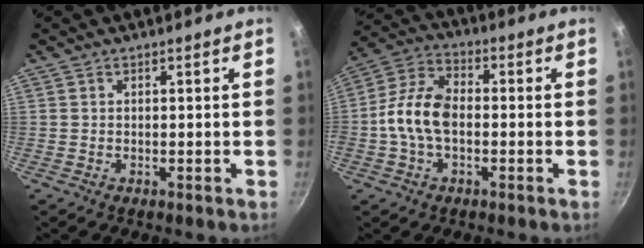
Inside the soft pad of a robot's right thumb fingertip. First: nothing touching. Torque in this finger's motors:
{"motor_torque": [2.31, 2.70, 1.54, -1.23, 0.76]}